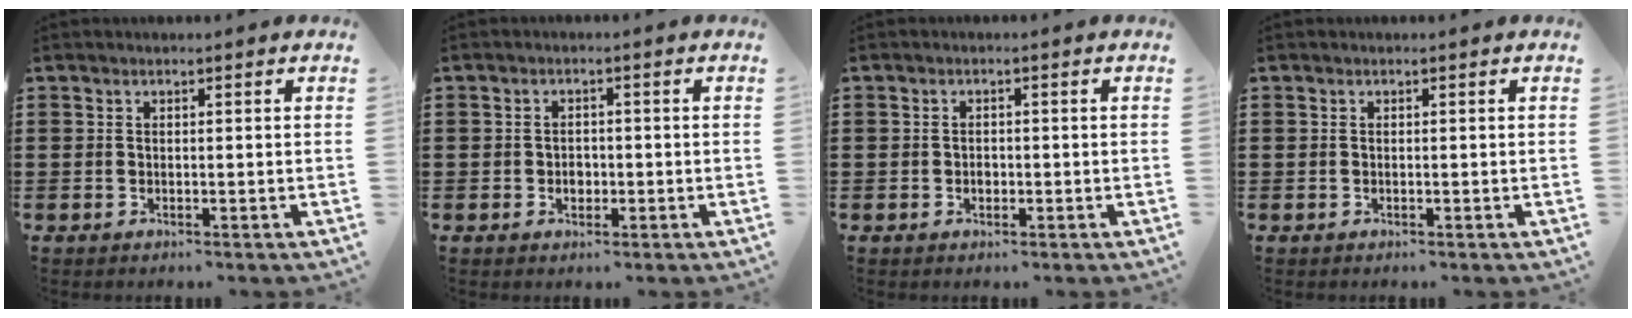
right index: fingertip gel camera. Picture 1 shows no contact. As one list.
[{"total": 1.9, "force": [-0.5, 1.5, 1.0], "torque": [-0.013, 0.001, -0.013]}, {"total": 1.3, "force": [-0.4, 1.0, 0.7], "torque": [-0.015, 0.002, -0.008]}, {"total": 0.0}]